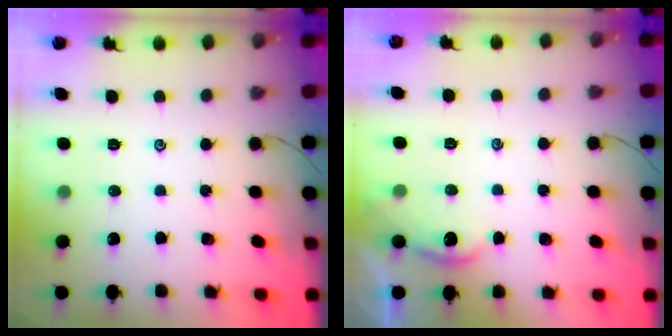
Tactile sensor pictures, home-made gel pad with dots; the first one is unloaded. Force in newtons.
{"total": 2.0, "press": 2.0, "slide": 0.1}